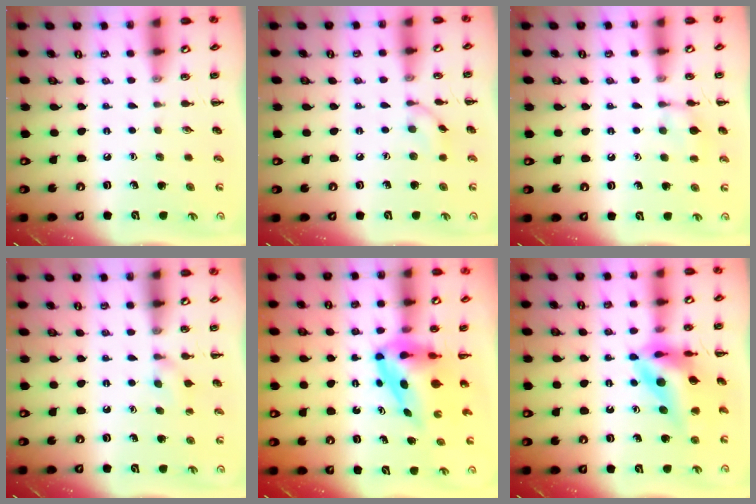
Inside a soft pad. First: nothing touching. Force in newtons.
{"total": 6.4, "press": 6.3, "slide": 0.5}
{"total": 7.8, "press": 7.6, "slide": 1.5}
{"total": 4.8, "press": 4.5, "slide": 1.6}
{"total": 5.8, "press": 5.6, "slide": 1.7}
{"total": 13.0, "press": 12.6, "slide": 3.1}